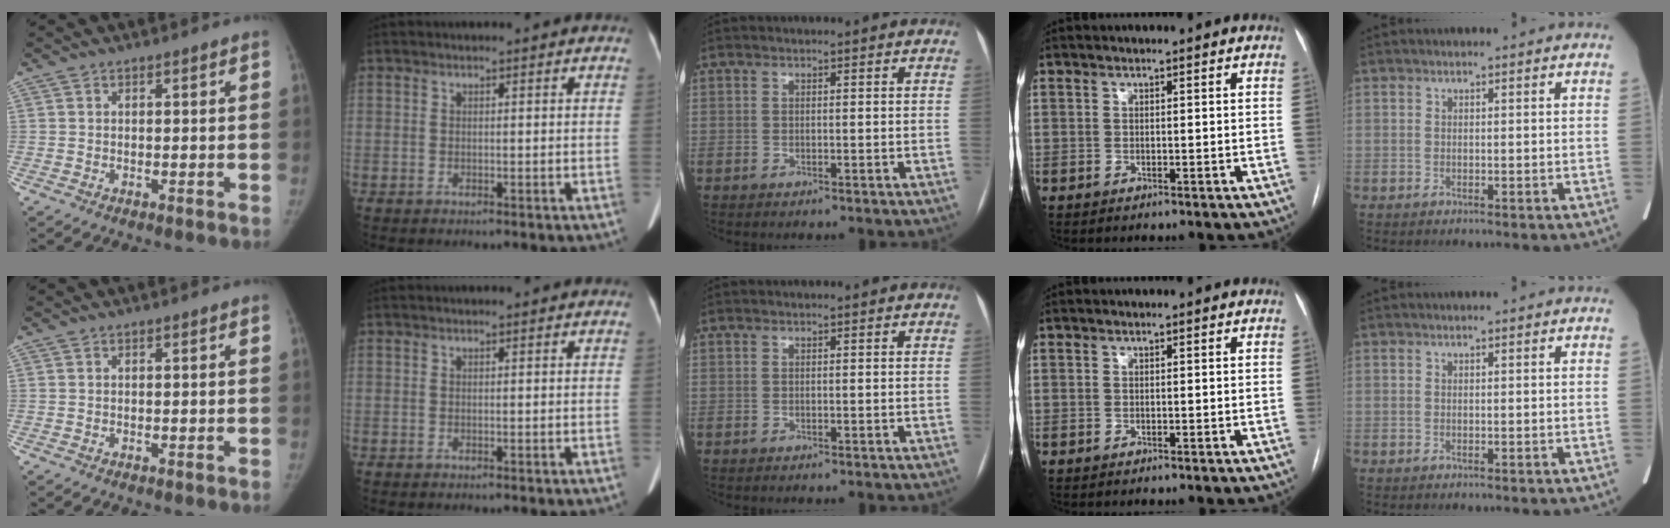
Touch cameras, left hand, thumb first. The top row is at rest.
{}